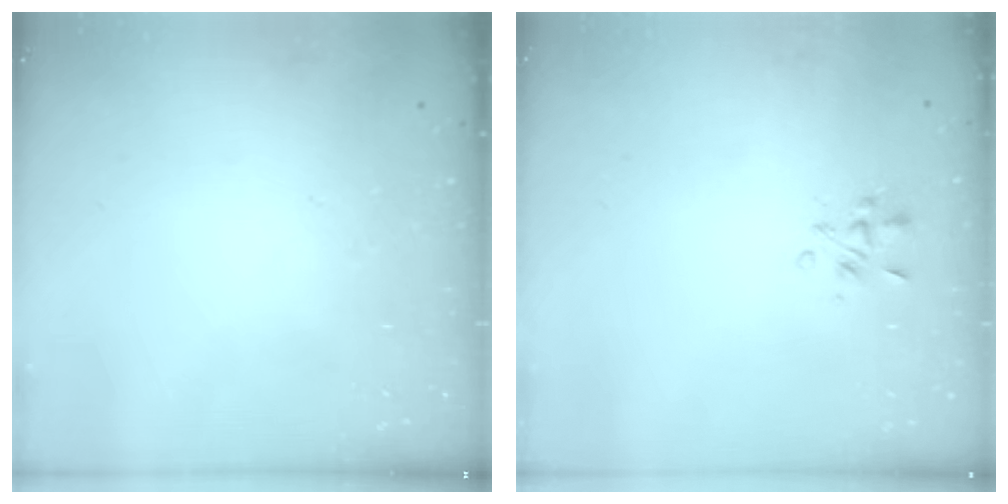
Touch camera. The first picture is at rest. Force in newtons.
{"total": 3.0, "press": 2.9, "slide": 0.8}